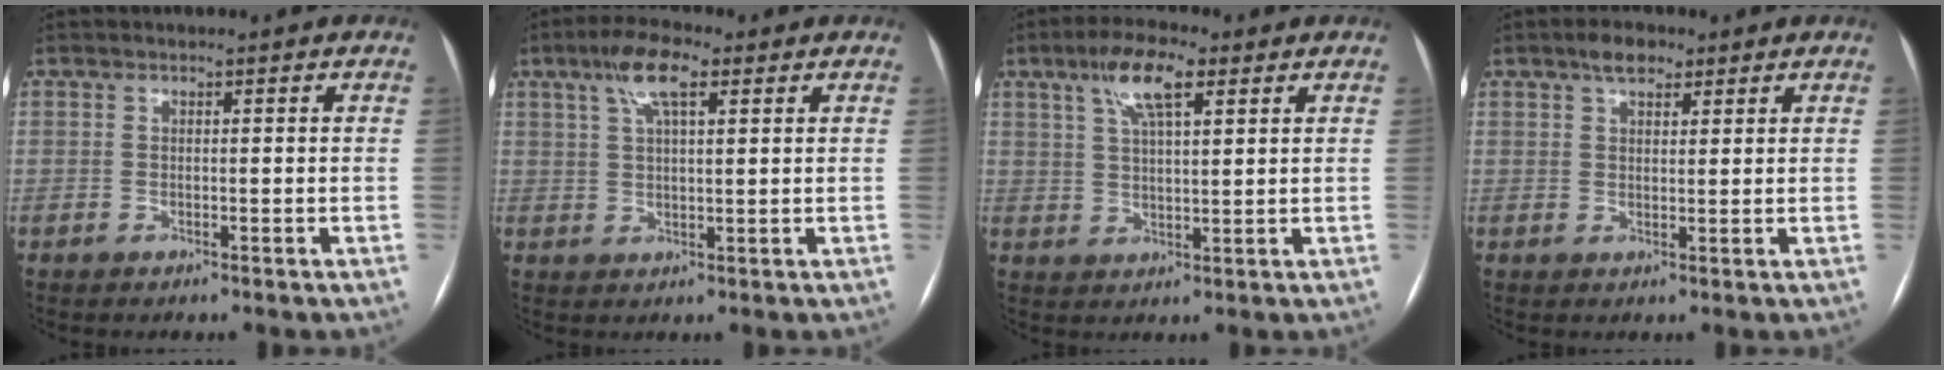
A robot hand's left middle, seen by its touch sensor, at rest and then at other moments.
{"total": 6.8, "force": [3.5, 1.7, 5.6], "torque": [-0.112, 0.020, 0.063]}
{"total": 7.8, "force": [4.1, 2.0, 6.3], "torque": [-0.123, 0.017, 0.074]}
{"total": 3.7, "force": [2.5, 1.8, 2.1], "torque": [-0.038, 0.012, 0.043]}